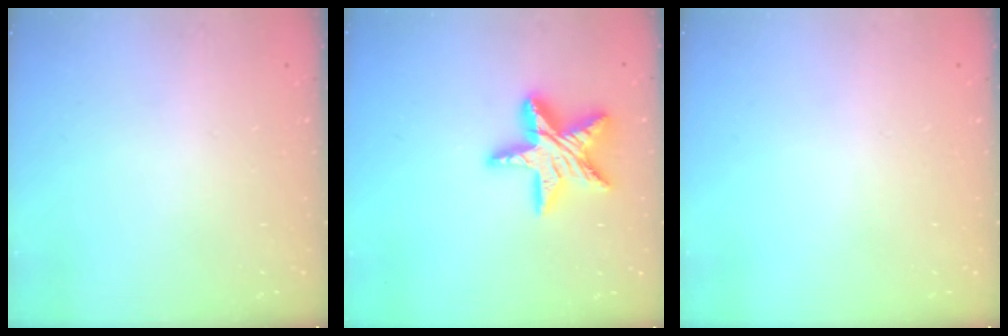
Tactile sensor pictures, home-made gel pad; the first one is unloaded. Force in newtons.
{"total": 18.8, "press": 18.7, "slide": 1.9}
{"total": 0.0}